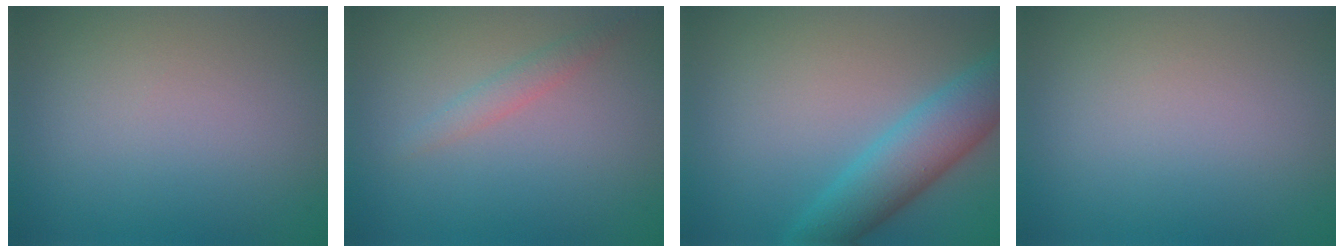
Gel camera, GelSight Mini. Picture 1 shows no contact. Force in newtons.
{"total": 1.0, "press": 1.0, "slide": 0.1}
{"total": 5.7, "press": 5.7, "slide": 0.3}
{"total": 0.0}